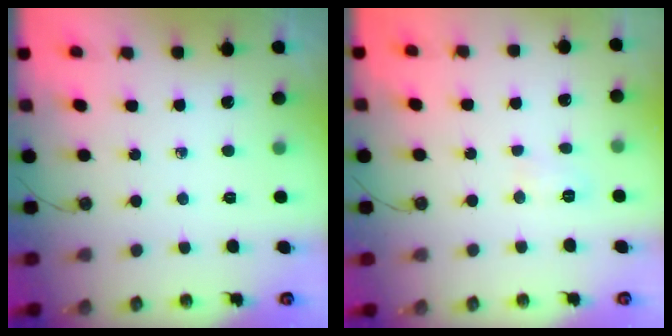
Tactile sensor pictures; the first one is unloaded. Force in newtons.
{"total": 3.9, "press": 3.7, "slide": 1.1}